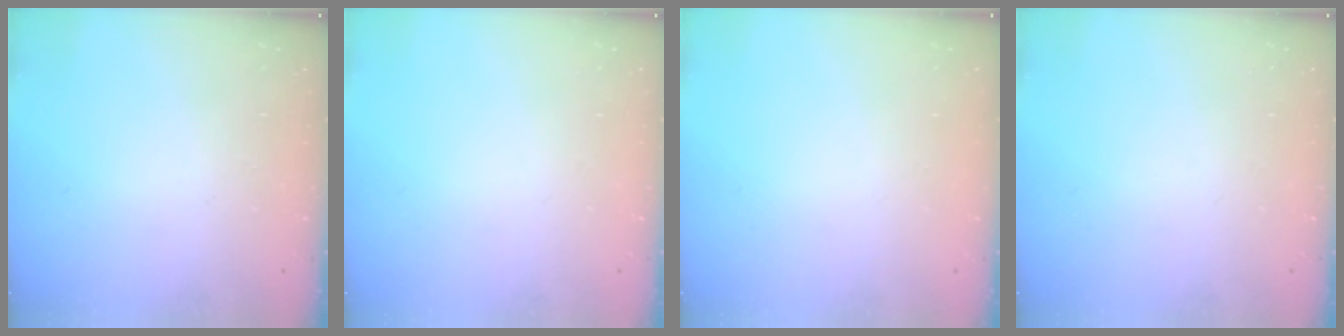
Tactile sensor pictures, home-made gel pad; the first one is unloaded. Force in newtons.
{"total": 0.0}
{"total": 0.0}
{"total": 0.0}